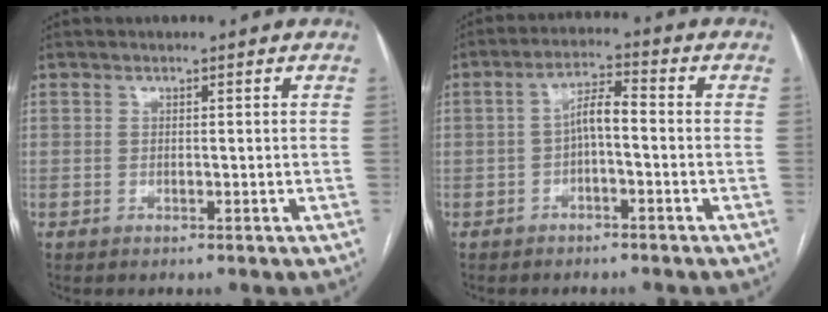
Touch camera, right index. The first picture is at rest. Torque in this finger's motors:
{"motor_torque": [0.72, -0.11, 0.27, 0.08]}